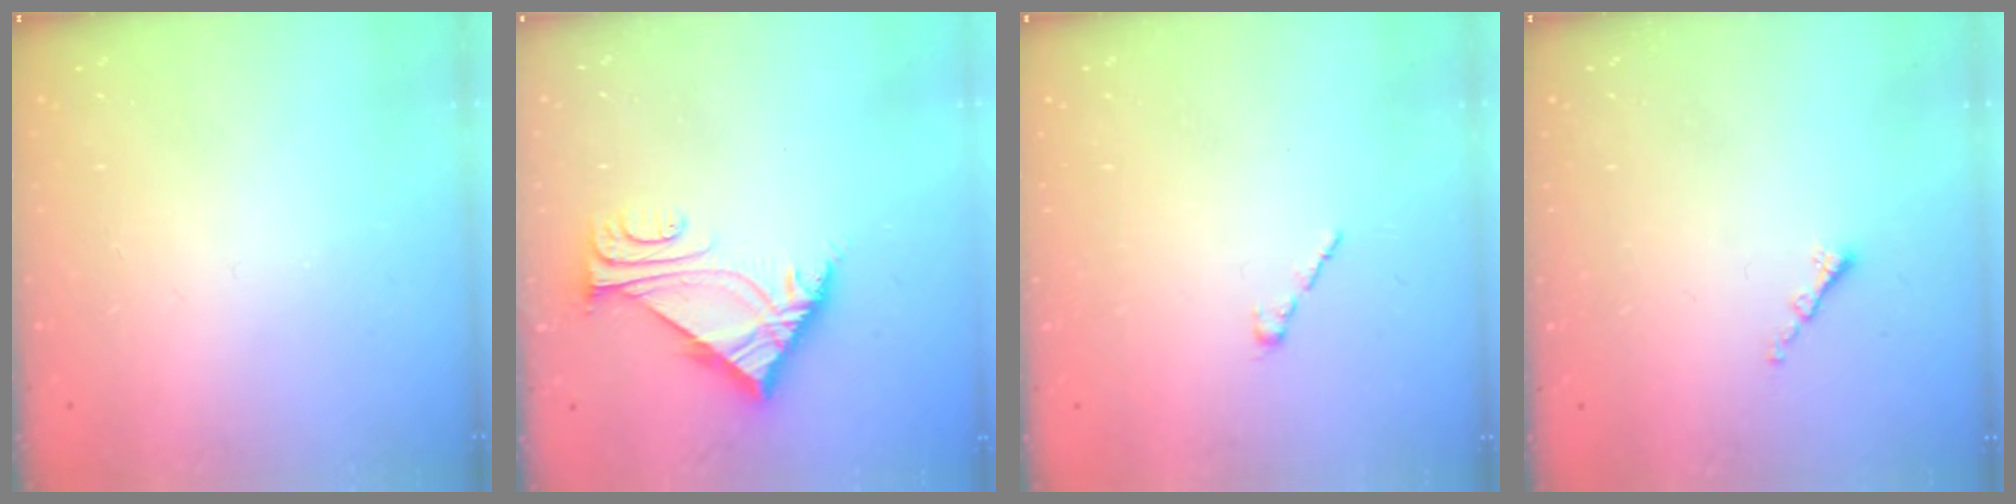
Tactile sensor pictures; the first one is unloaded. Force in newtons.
{"total": 6.6, "press": 6.6, "slide": 0.1}
{"total": 1.7, "press": 1.7, "slide": 0.5}
{"total": 0.8, "press": 0.8, "slide": 0.2}